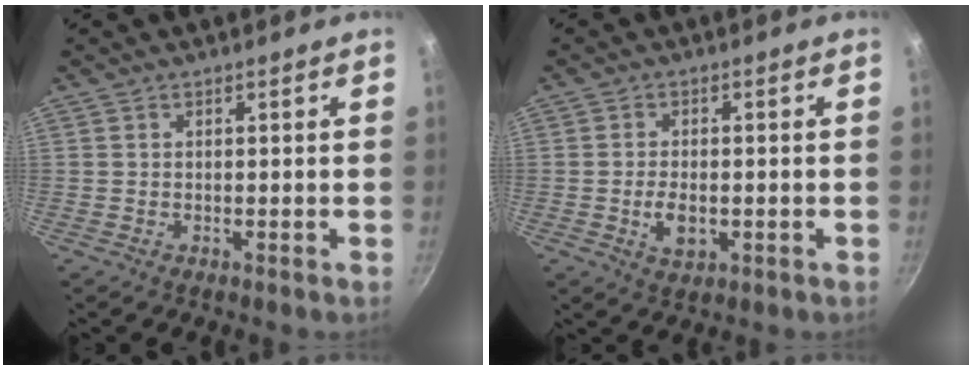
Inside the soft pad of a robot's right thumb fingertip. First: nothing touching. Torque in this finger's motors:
{"motor_torque": [-0.49, 0.06, -0.07, 0.09, 0.02]}